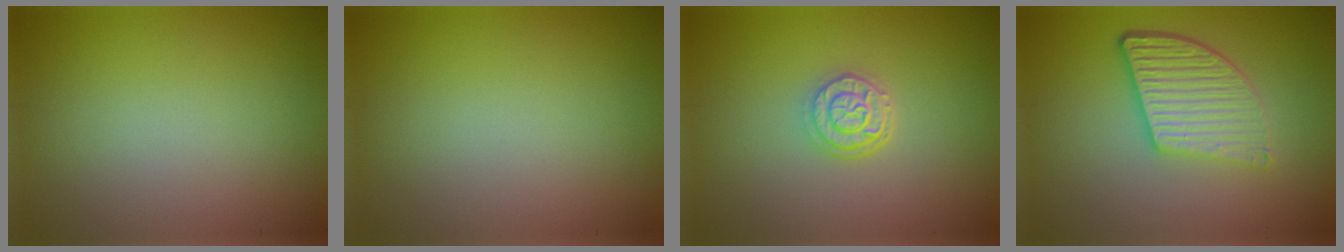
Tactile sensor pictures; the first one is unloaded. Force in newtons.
{"total": 0.0}
{"total": 2.6, "press": 2.1, "slide": 1.5}
{"total": 5.3, "press": 3.8, "slide": 3.7}